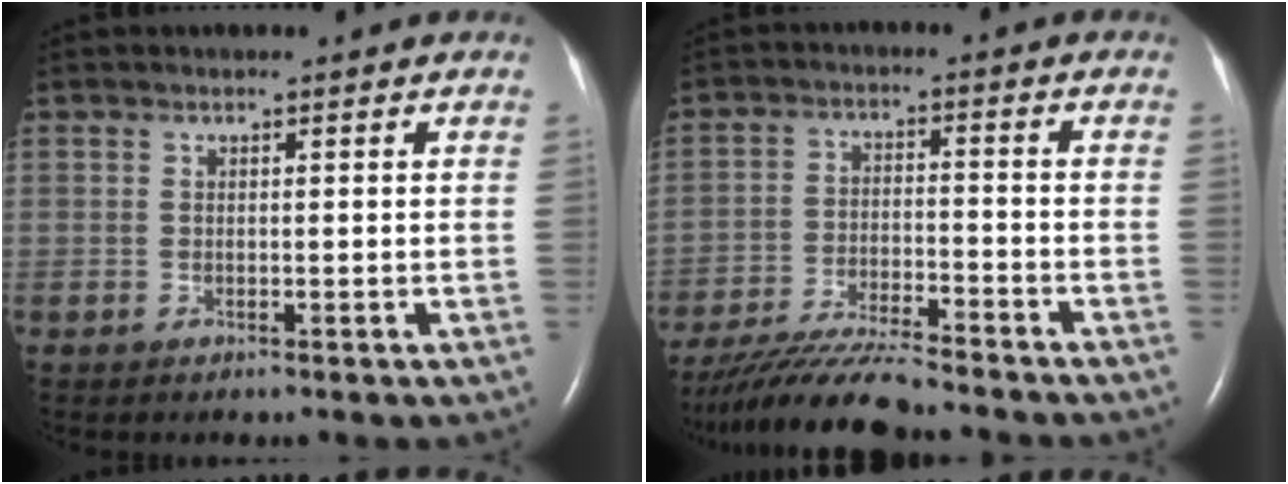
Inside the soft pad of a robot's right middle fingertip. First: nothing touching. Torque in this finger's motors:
{"motor_torque": [1.08, -1.06, 0.17, 0.04]}